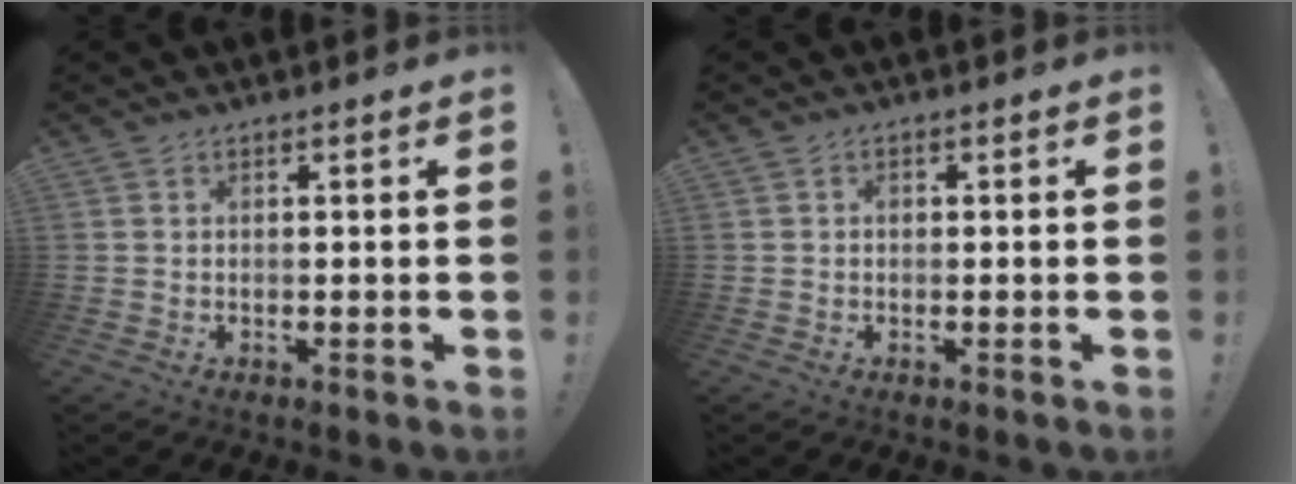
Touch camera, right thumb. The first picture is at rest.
{"total": 0.8, "force": [-0.3, 0.6, 0.5], "torque": [-0.009, 0.003, -0.007]}